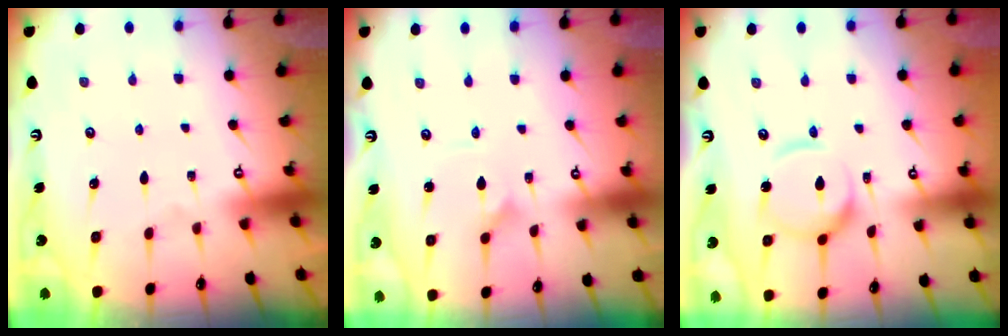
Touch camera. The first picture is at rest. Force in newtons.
{"total": 1.4, "press": 1.4, "slide": 0.1}
{"total": 13.3, "press": 13.2, "slide": 1.2}